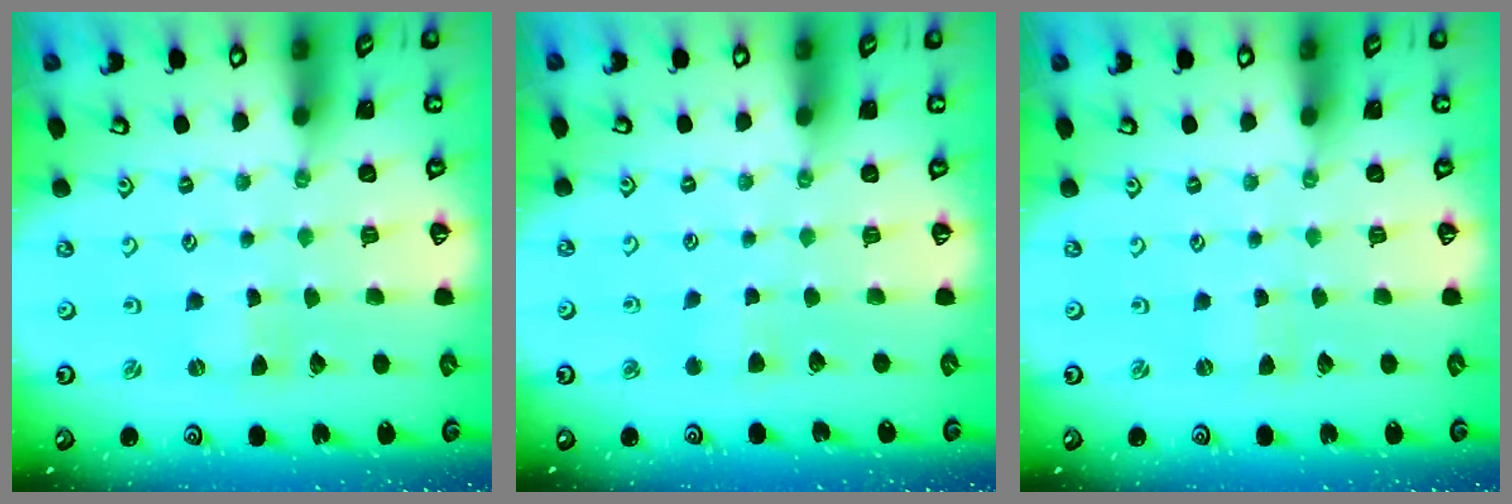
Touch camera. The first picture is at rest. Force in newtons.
{"total": 2.7, "press": 2.7, "slide": 0.4}
{"total": 0.0}